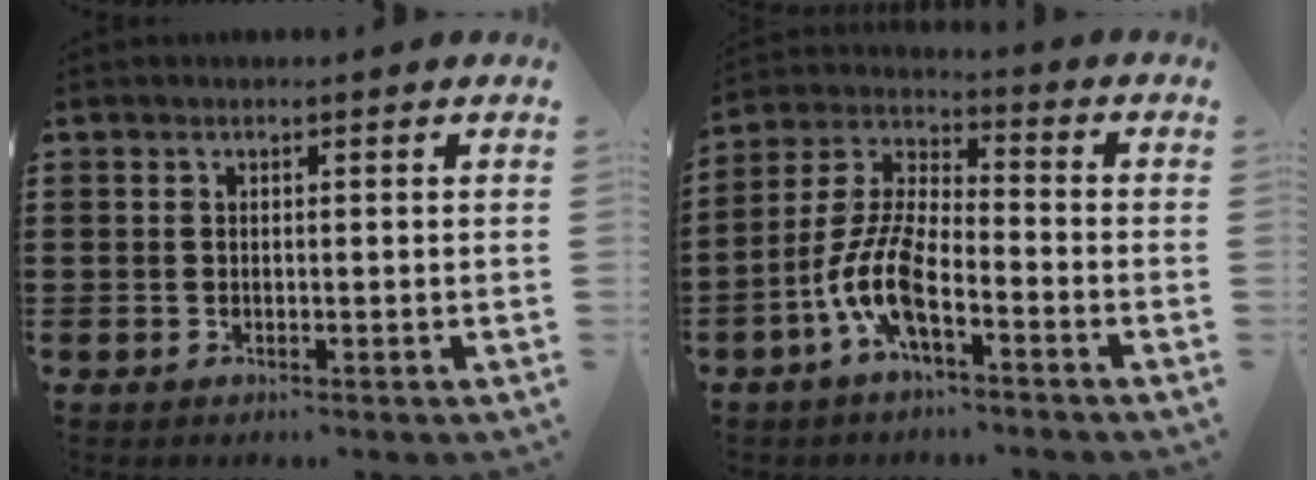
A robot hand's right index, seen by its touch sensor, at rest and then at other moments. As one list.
[{"total": 9.0, "force": [-4.6, 3.0, 7.2], "torque": [-0.184, -0.014, -0.095]}]